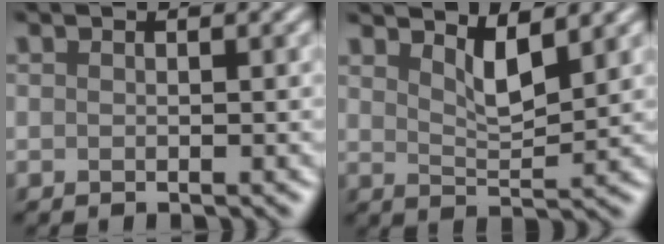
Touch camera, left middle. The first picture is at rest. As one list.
[{"total": 2.8, "force": [2.0, 0.5, 1.9], "torque": [-0.035, -0.007, 0.037]}]